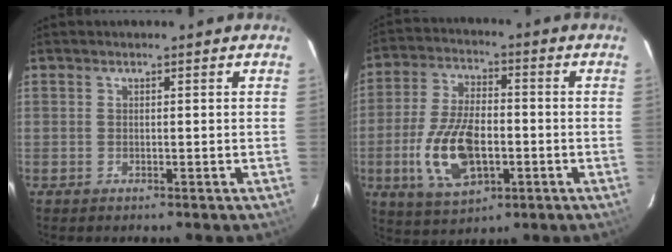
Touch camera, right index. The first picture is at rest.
{"total": 14.3, "force": [-3.6, 7.2, 11.8], "torque": [-0.245, -0.003, -0.059]}